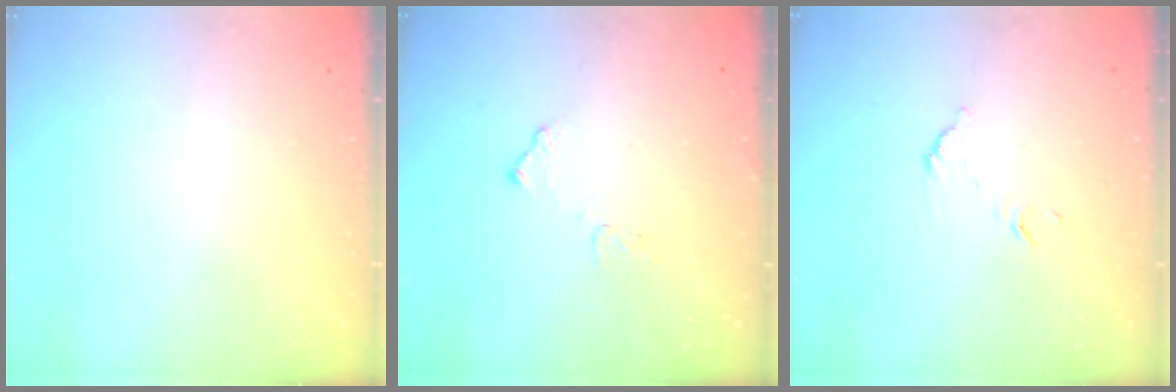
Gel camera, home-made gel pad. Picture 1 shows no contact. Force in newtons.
{"total": 8.0, "press": 8.0, "slide": 0.4}
{"total": 6.9, "press": 6.9, "slide": 0.3}